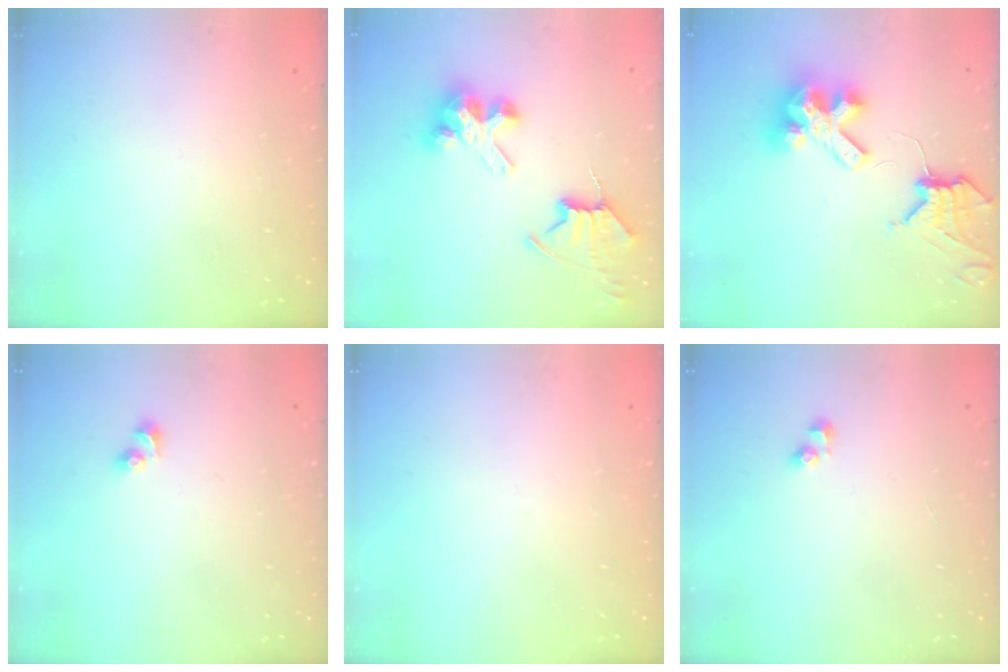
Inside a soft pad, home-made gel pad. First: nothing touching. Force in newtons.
{"total": 9.8, "press": 9.7, "slide": 1.2}
{"total": 12.2, "press": 12.1, "slide": 1.2}
{"total": 3.5, "press": 3.0, "slide": 1.8}
{"total": 0.0}
{"total": 2.0, "press": 2.0, "slide": 0.3}